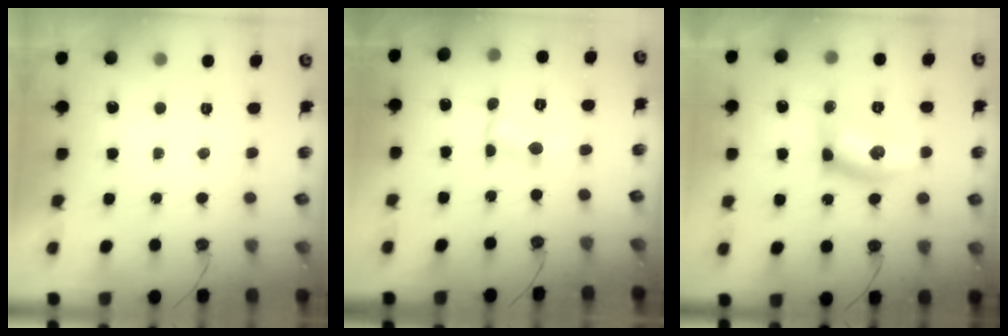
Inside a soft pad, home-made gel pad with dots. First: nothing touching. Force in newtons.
{"total": 0.7, "press": 0.7, "slide": 0.1}
{"total": 11.4, "press": 11.4, "slide": 1.2}